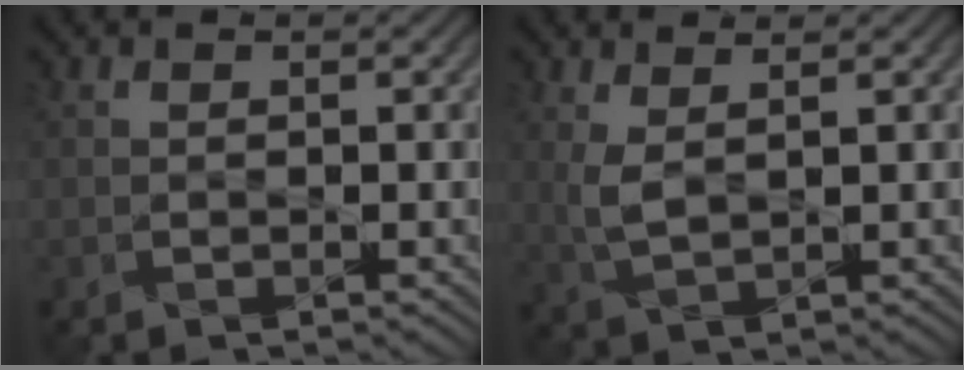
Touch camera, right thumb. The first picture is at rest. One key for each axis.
{"total": 2.8, "fx": 1.4, "fy": 0.8, "fz": 2.3, "tx": -0.068, "ty": 0.003, "tz": 0.030}